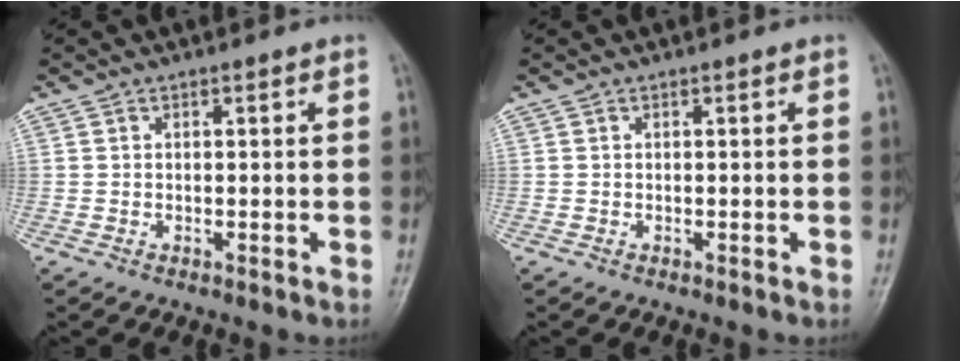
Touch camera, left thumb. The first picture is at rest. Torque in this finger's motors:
{"motor_torque": [0.01, 0.01, -0.01, 0.00, 0.00]}